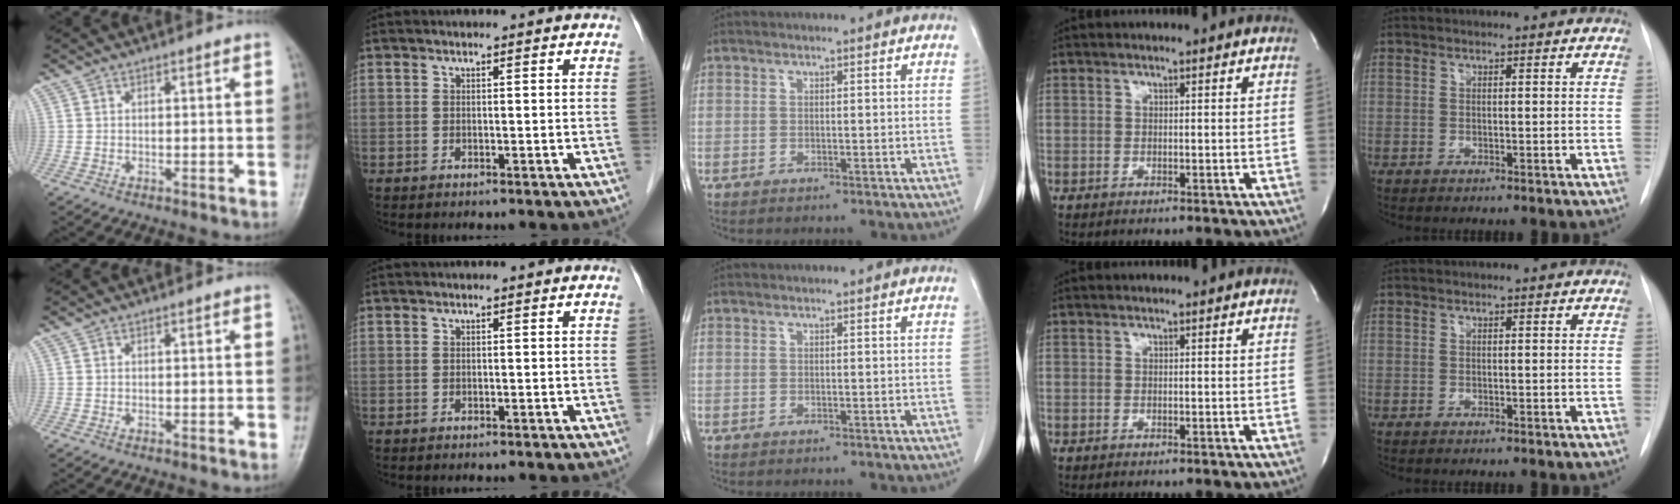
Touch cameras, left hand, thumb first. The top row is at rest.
{}